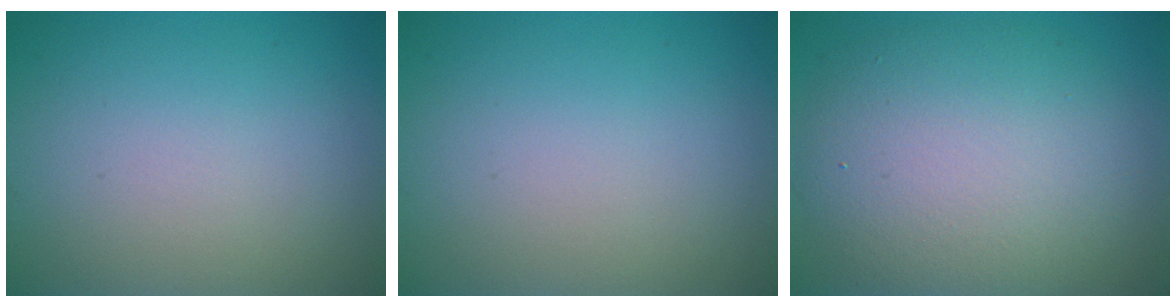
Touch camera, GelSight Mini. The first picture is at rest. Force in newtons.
{"total": 0.0}
{"total": 9.6, "press": 9.6, "slide": 0.6}